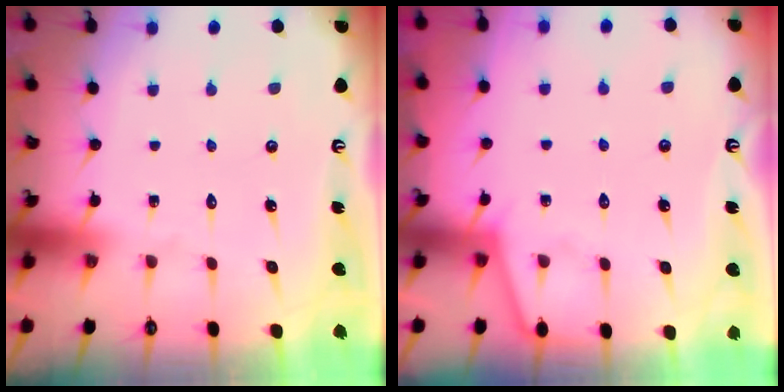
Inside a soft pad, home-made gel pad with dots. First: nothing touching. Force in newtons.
{"total": 2.7, "press": 2.7, "slide": 0.4}